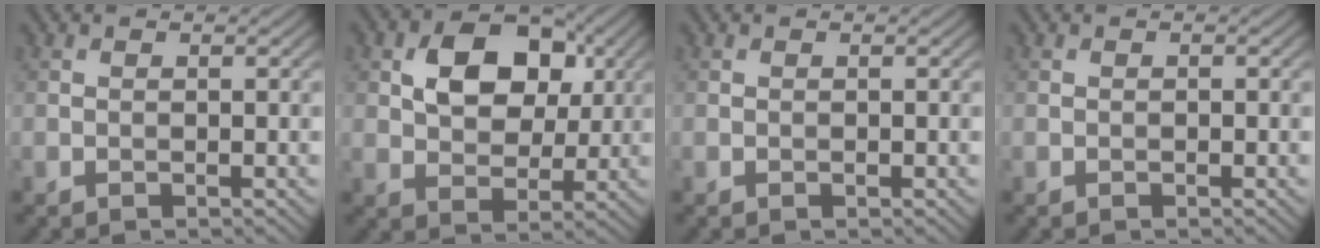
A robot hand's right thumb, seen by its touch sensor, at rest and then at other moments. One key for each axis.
{"total": 9.4, "fx": 2.8, "fy": 6.4, "fz": 6.3, "tx": -0.116, "ty": 0.004, "tz": 0.041}
{"total": 0.0}
{"total": 0.0}